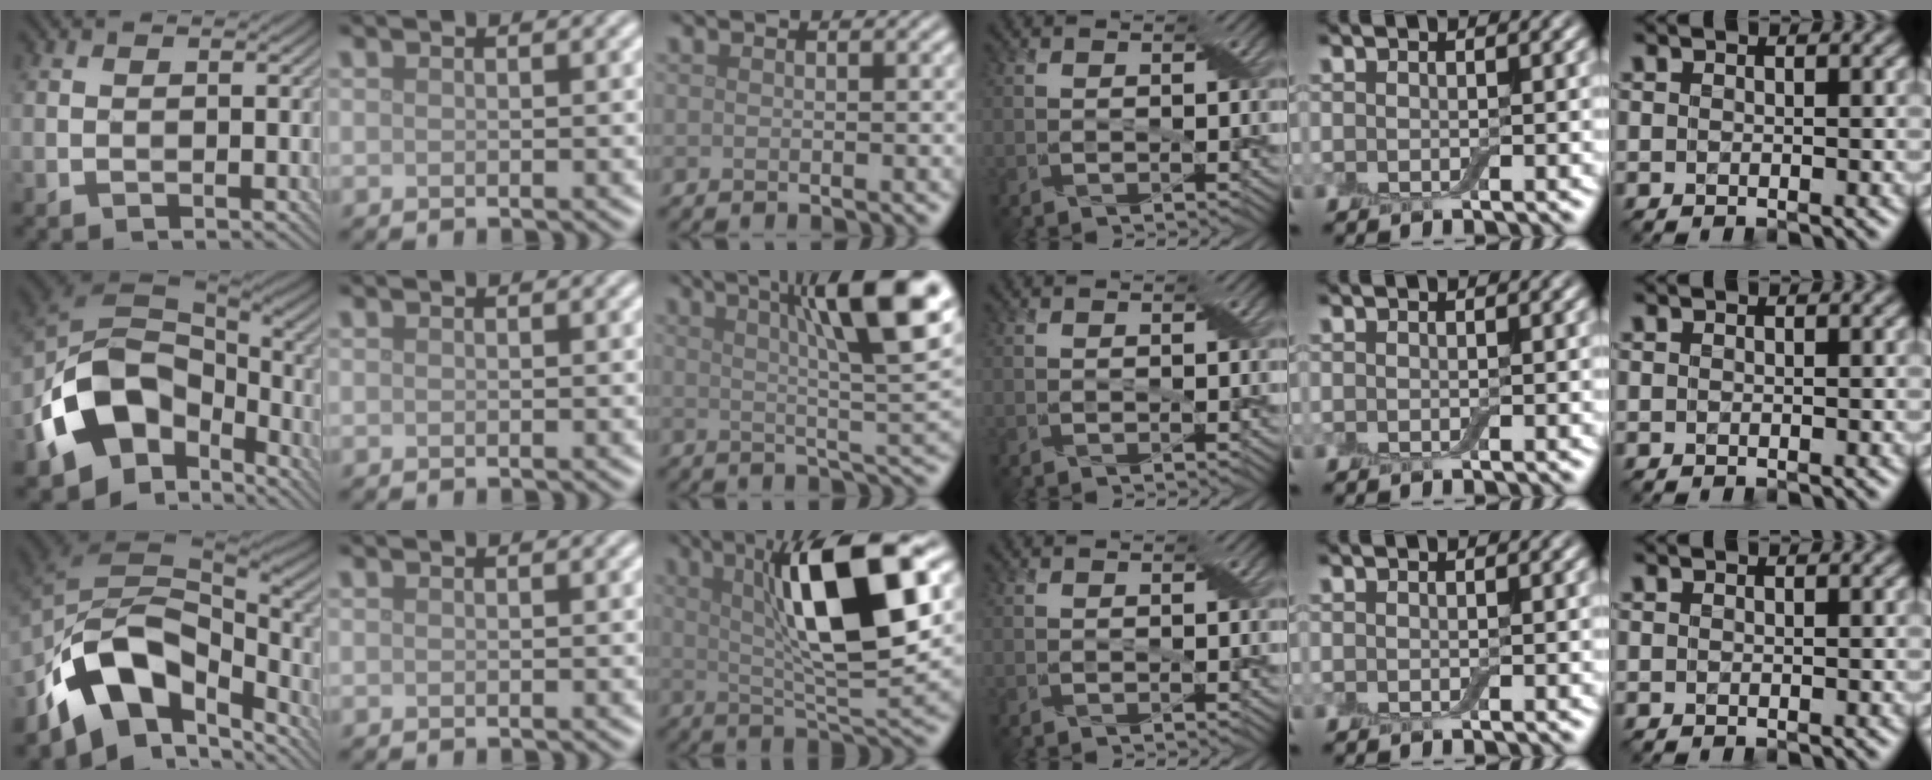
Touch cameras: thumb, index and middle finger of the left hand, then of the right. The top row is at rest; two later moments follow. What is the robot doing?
{"motion": "open", "object": "airpods case & airpods"}